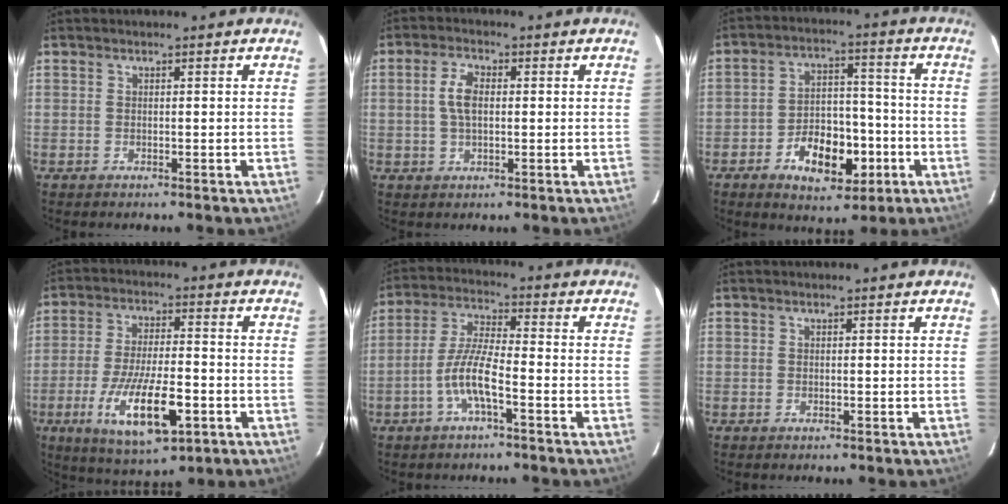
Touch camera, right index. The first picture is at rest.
{"total": 4.6, "force": [0.3, 2.4, 3.9], "torque": [-0.080, 0.009, 0.009]}
{"total": 12.0, "force": [-5.4, 7.2, 7.9], "torque": [-0.148, 0.024, -0.069]}
{"total": 15.1, "force": [-6.1, 4.9, 12.9], "torque": [-0.261, -0.026, -0.098]}
{"total": 7.2, "force": [-3.3, 0.9, 6.3], "torque": [-0.134, 0.009, -0.064]}
{"total": 0.0}